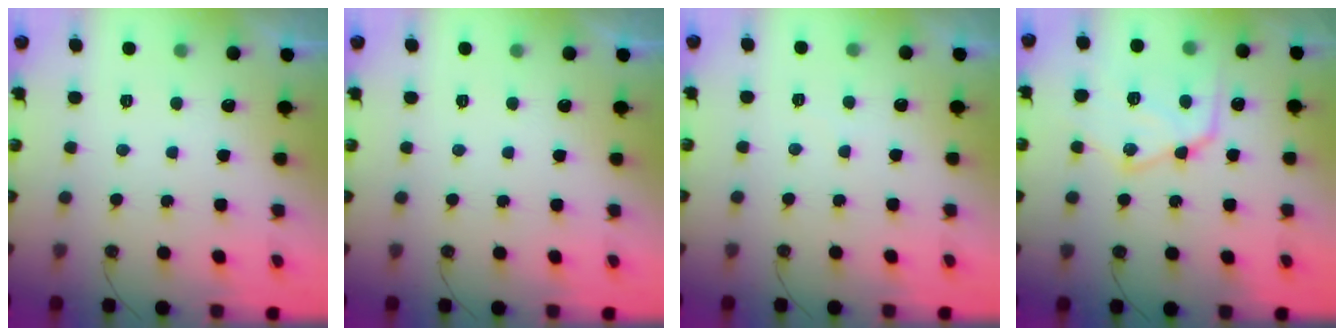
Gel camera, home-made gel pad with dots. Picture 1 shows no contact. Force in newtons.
{"total": 0.0}
{"total": 2.4, "press": 2.4, "slide": 0.4}
{"total": 16.6, "press": 16.5, "slide": 1.5}